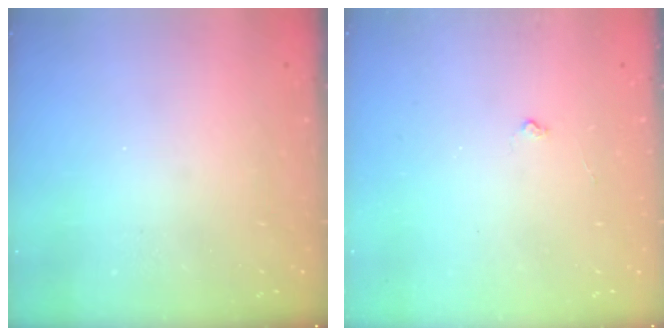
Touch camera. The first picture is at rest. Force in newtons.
{"total": 3.0, "press": 3.0, "slide": 0.3}